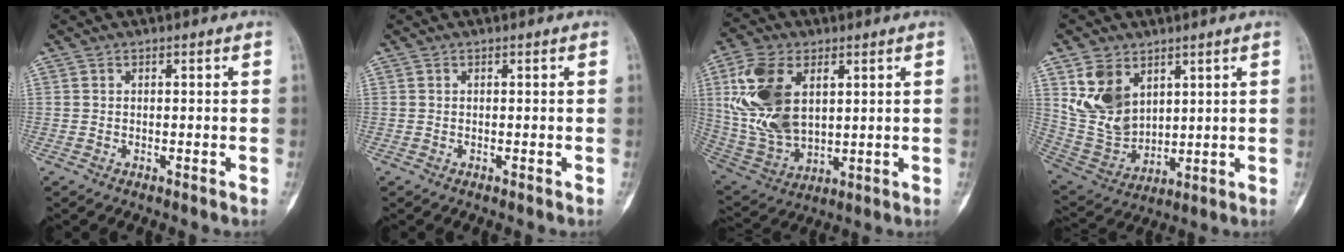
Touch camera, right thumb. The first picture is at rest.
{"total": 0.0}
{"total": 17.3, "force": [4.4, 10.5, 13.0], "torque": [-0.255, -0.014, 0.097]}
{"total": 12.2, "force": [5.4, 8.5, 6.9], "torque": [-0.108, -0.027, 0.130]}